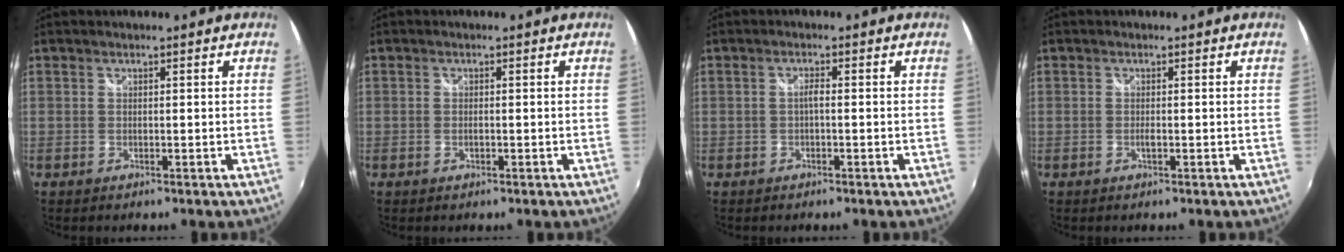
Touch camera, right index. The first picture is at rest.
{"total": 1.2, "force": [-0.4, 0.5, 1.0], "torque": [-0.021, -0.002, -0.008]}
{"total": 1.2, "force": [-0.4, 0.2, 1.2], "torque": [-0.022, 0.004, -0.008]}
{"total": 1.2, "force": [-0.4, 0.1, 1.1], "torque": [-0.021, -0.001, -0.008]}